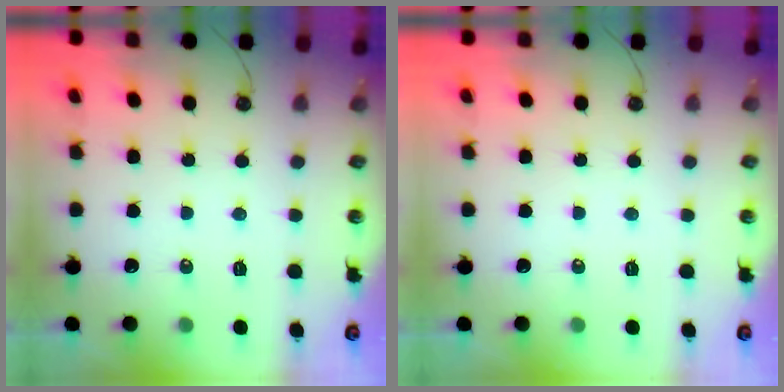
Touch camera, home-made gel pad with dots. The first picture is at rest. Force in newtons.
{"total": 0.0}